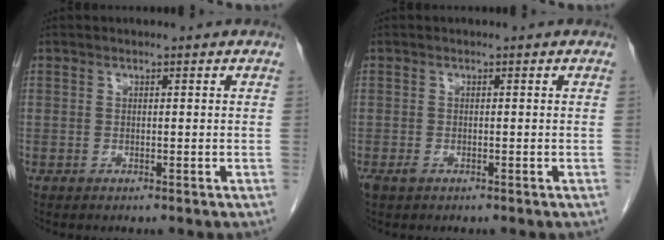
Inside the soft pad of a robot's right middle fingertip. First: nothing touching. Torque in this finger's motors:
{"motor_torque": [0.42, -0.28, 0.00, 0.01]}